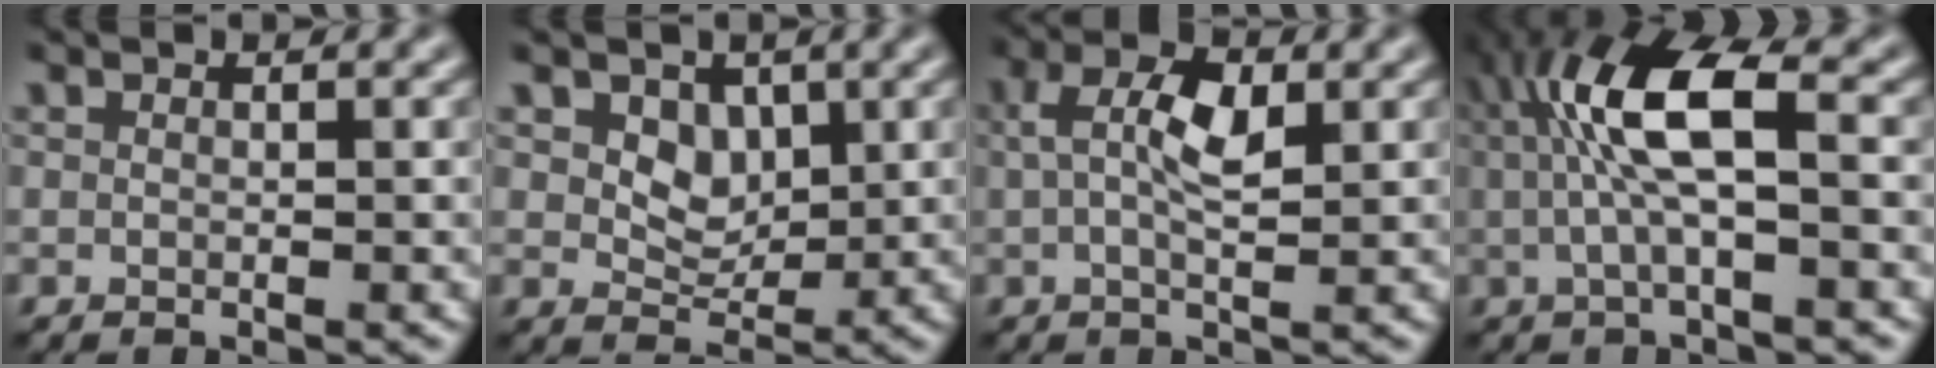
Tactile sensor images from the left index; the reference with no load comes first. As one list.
[{"total": 2.8, "force": [0.8, 2.2, 1.6], "torque": [-0.038, -0.011, 0.010]}, {"total": 4.4, "force": [0.8, 1.9, 3.8], "torque": [-0.085, 0.005, 0.013]}, {"total": 6.7, "force": [0.4, 1.9, 6.4], "torque": [-0.139, 0.012, 0.002]}]